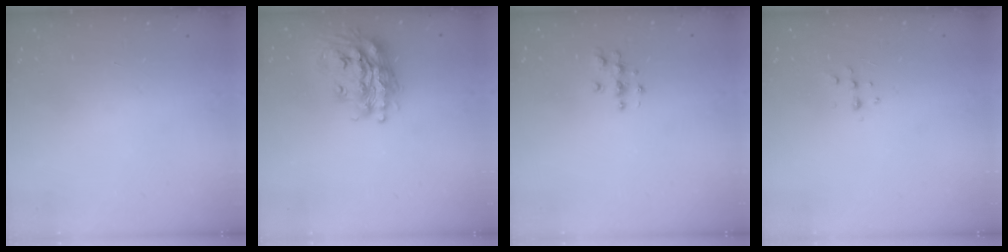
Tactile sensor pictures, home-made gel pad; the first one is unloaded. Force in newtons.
{"total": 18.8, "press": 18.8, "slide": 1.5}
{"total": 4.1, "press": 4.1, "slide": 0.5}
{"total": 5.6, "press": 5.6, "slide": 0.7}